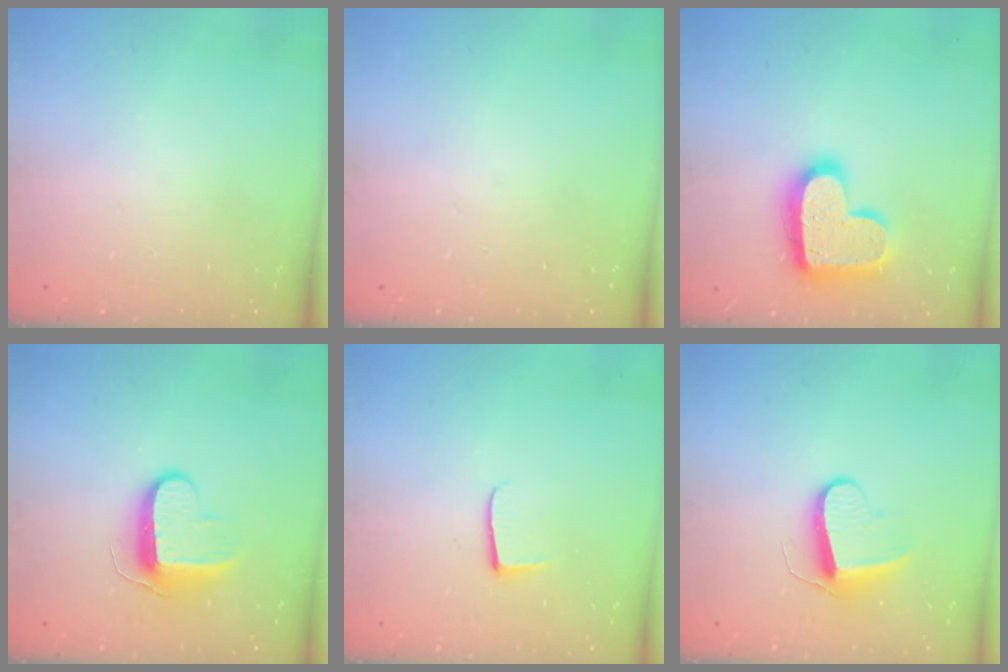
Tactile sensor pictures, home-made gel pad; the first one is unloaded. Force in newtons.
{"total": 0.0}
{"total": 19.3, "press": 19.3, "slide": 1.3}
{"total": 9.6, "press": 9.6, "slide": 0.9}
{"total": 5.4, "press": 5.3, "slide": 0.5}
{"total": 9.4, "press": 9.4, "slide": 0.7}